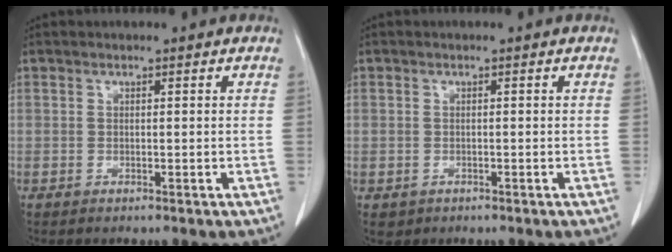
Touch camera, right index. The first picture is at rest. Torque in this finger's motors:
{"motor_torque": [-0.37, 0.06, -1.05, -0.21]}